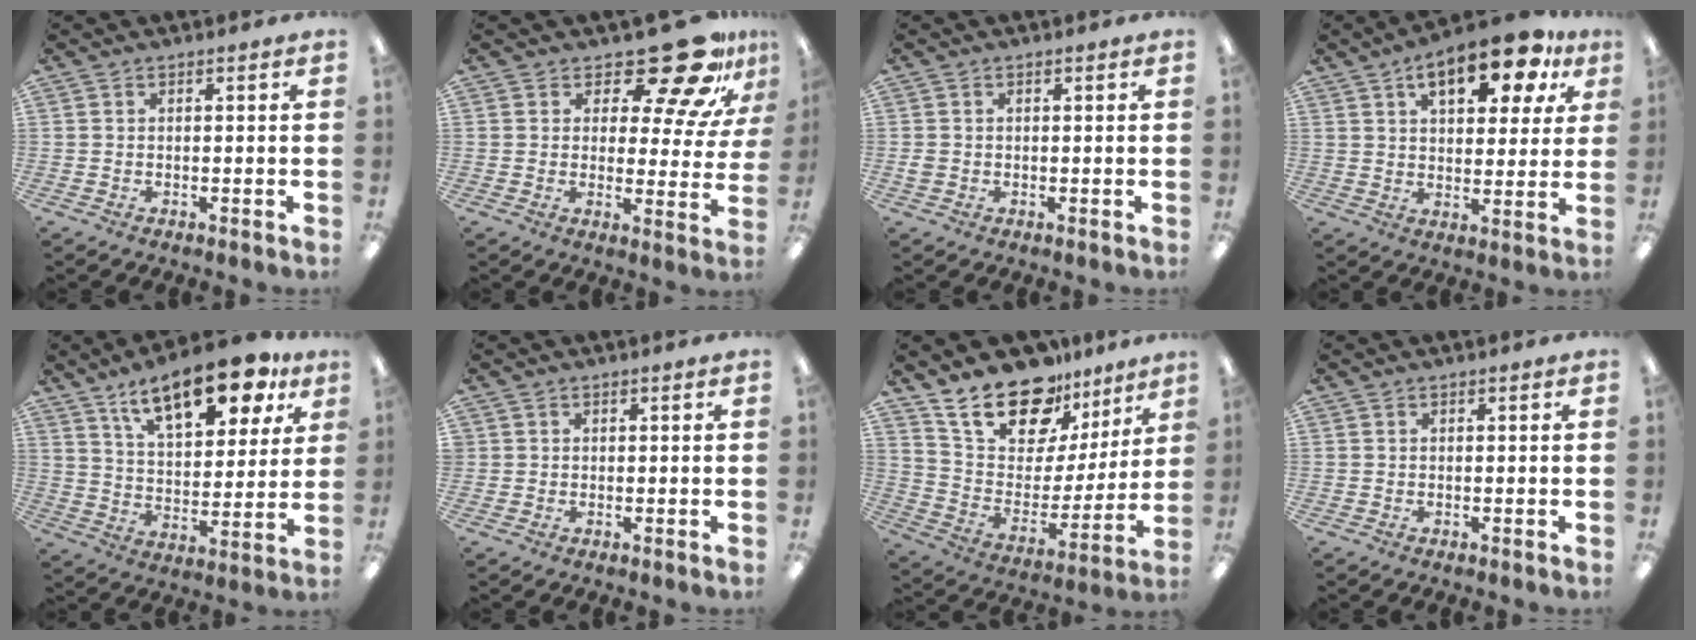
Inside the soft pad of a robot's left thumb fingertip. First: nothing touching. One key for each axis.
{"total": 17.4, "fx": 13.1, "fy": 5.8, "fz": 10.0, "tx": -0.144, "ty": -0.095, "tz": 0.218}
{"total": 1.4, "fx": -0.2, "fy": 1.3, "fz": 0.5, "tx": -0.006, "ty": 0.004, "tz": -0.004}
{"total": 15.1, "fx": 8.5, "fy": 6.7, "fz": 10.5, "tx": -0.139, "ty": -0.031, "tz": 0.135}
{"total": 18.6, "fx": 12.0, "fy": 7.9, "fz": 11.9, "tx": -0.183, "ty": -0.055, "tz": 0.199}
{"total": 0.8, "fx": 0.2, "fy": 0.6, "fz": -0.4, "tx": 0.010, "ty": 0.001, "tz": 0.003}
{"total": 19.8, "fx": 15.4, "fy": 9.8, "fz": 7.8, "tx": -0.147, "ty": -0.105, "tz": 0.280}
{"total": 0.0}